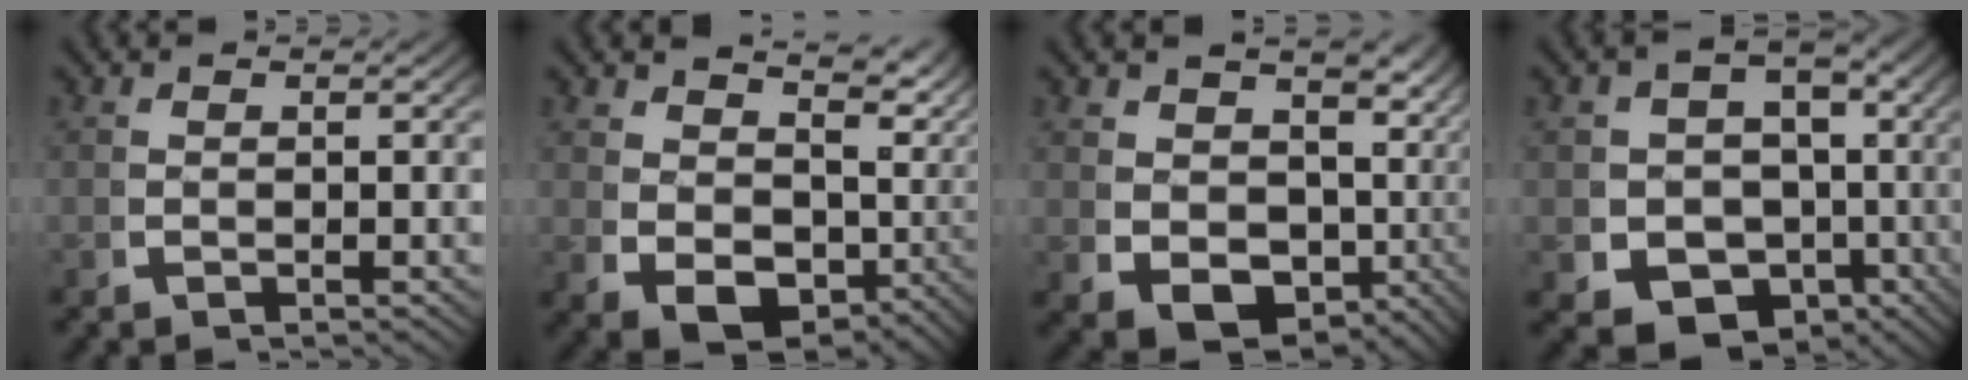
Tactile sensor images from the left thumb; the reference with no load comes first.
{"total": 7.7, "force": [1.4, 4.6, 6.0], "torque": [-0.109, -0.024, 0.044]}
{"total": 8.8, "force": [0.1, 6.0, 6.5], "torque": [-0.138, -0.050, 0.033]}
{"total": 14.5, "force": [-4.8, 11.5, 7.4], "torque": [-0.147, -0.078, -0.051]}